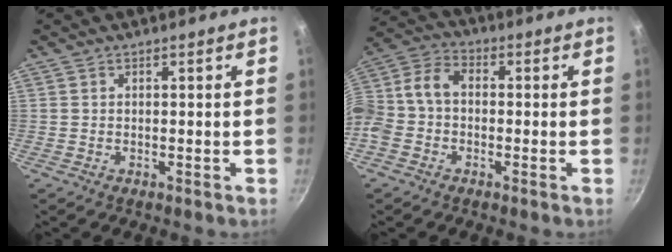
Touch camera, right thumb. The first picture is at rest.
{"total": 10.0, "force": [-1.7, 7.4, 6.4], "torque": [-0.127, 0.042, -0.053]}